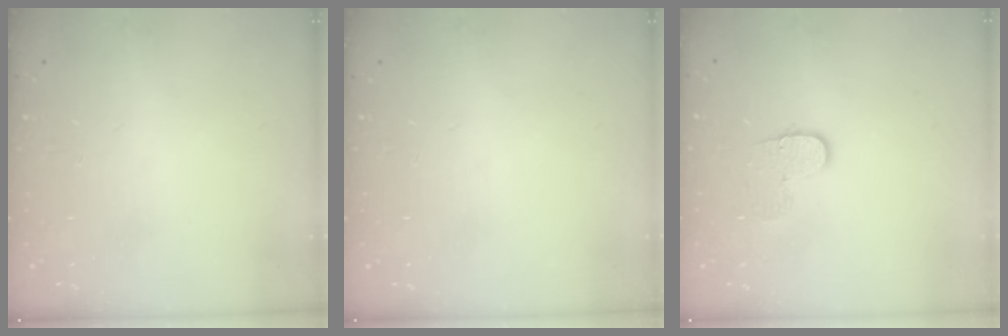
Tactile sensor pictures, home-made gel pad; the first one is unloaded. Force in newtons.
{"total": 0.0}
{"total": 6.3, "press": 6.3, "slide": 0.7}